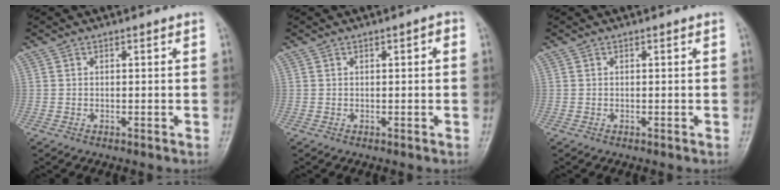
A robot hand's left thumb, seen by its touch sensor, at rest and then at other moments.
{"total": 1.5, "force": [0.3, 0.5, 1.3], "torque": [-0.017, 0.003, 0.001]}
{"total": 0.0}